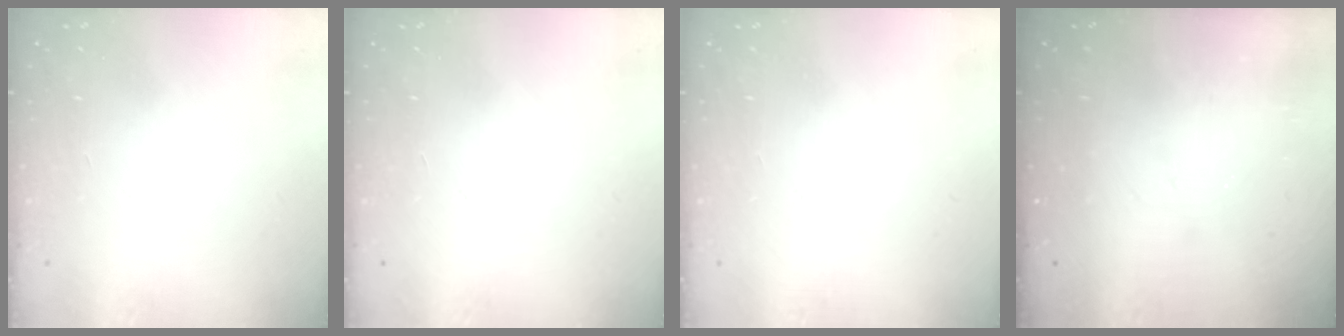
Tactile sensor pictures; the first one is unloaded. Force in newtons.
{"total": 0.0}
{"total": 0.0}
{"total": 0.0}